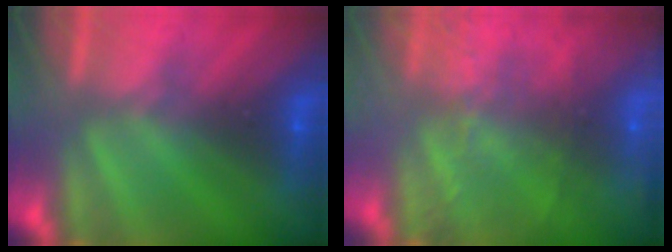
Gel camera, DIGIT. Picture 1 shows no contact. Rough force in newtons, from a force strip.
{"total": 8.7}